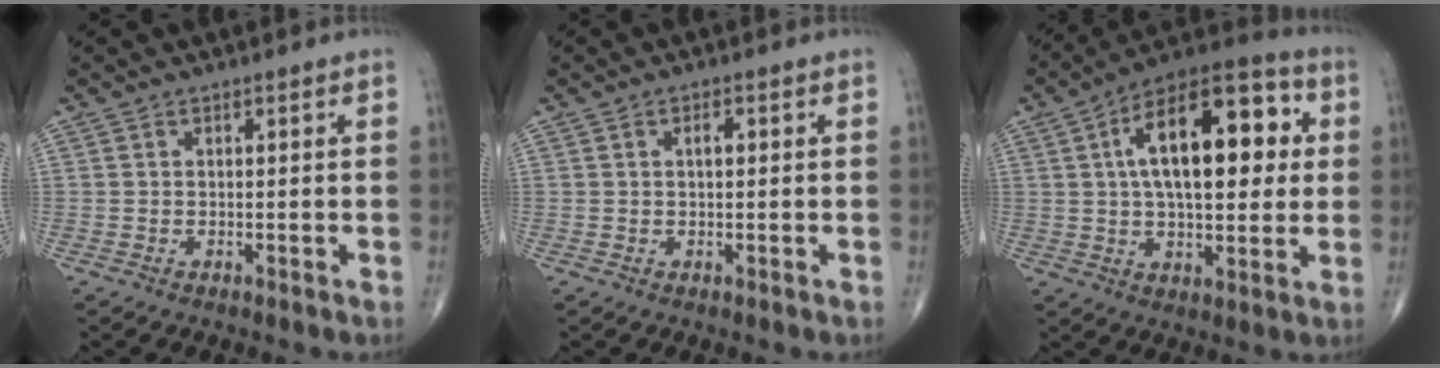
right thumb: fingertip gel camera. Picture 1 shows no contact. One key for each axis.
{"total": 1.6, "fx": 0.4, "fy": 0.7, "fz": 1.4, "tx": -0.024, "ty": 0.002, "tz": 0.005}
{"total": 22.3, "fx": 4.5, "fy": 10.5, "fz": 19.1, "tx": -0.272, "ty": 0.016, "tz": 0.058}